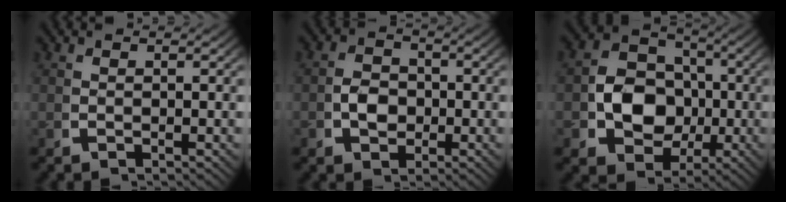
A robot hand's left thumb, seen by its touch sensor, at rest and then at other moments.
{"total": 3.2, "force": [-0.7, 2.6, 1.9], "torque": [-0.038, -0.010, -0.009]}
{"total": 9.8, "force": [-1.7, 8.0, 5.6], "torque": [-0.110, -0.034, -0.020]}